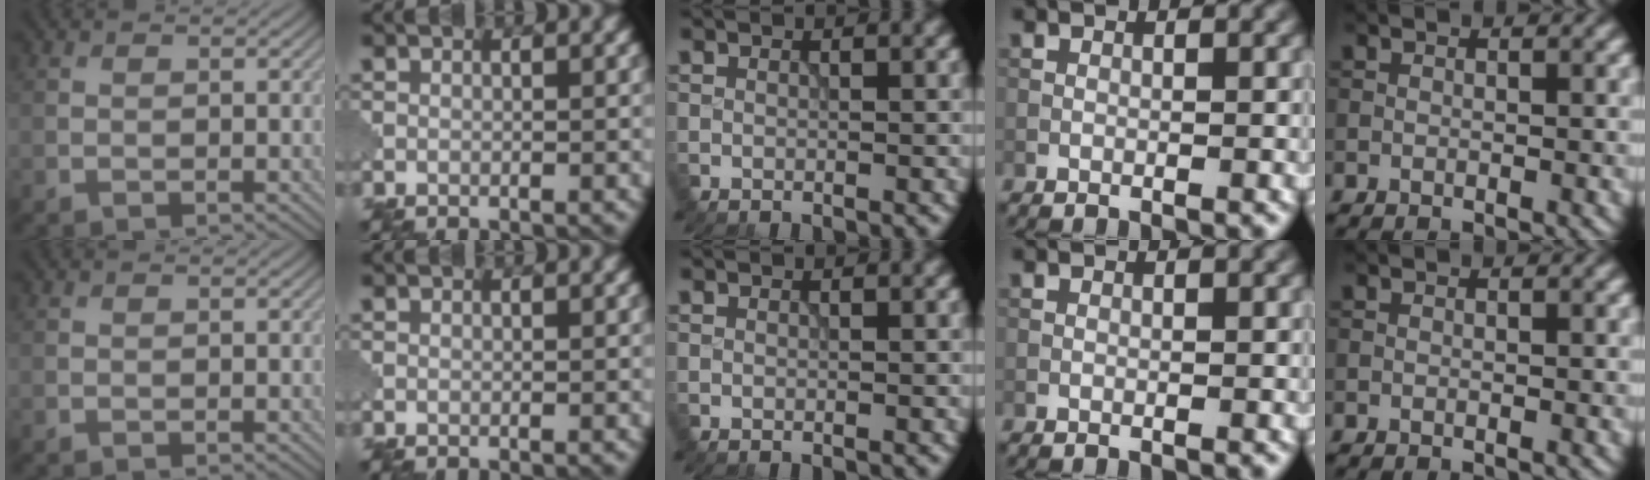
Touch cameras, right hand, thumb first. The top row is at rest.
{}